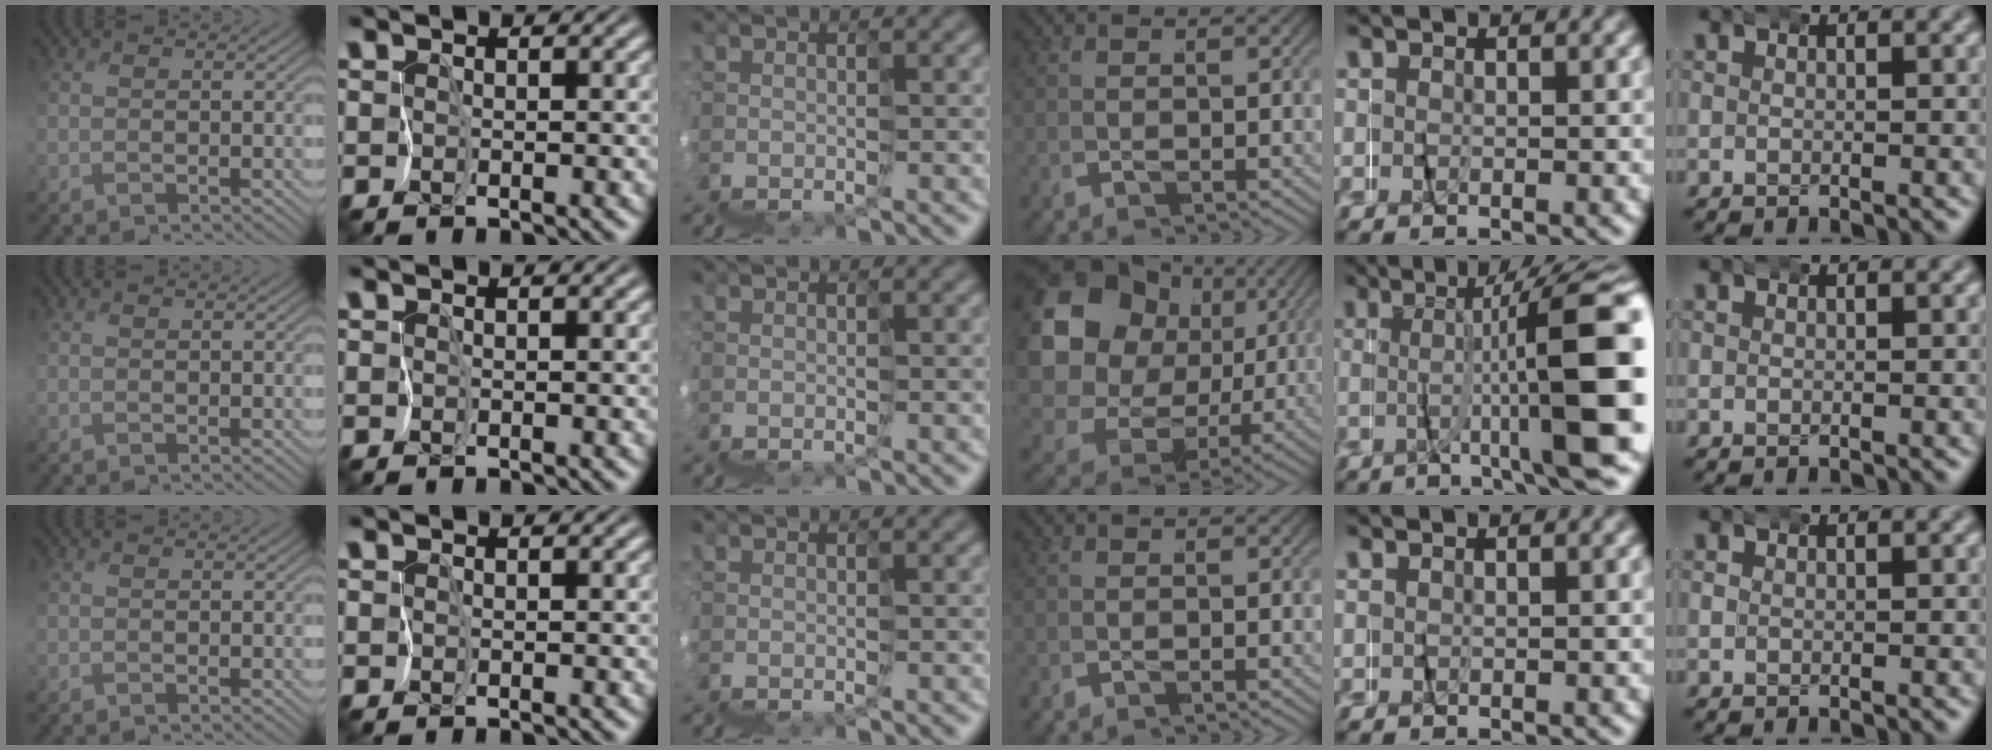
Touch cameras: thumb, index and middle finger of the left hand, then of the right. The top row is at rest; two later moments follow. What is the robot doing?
{"motion": "wrap", "object": "napkin"}